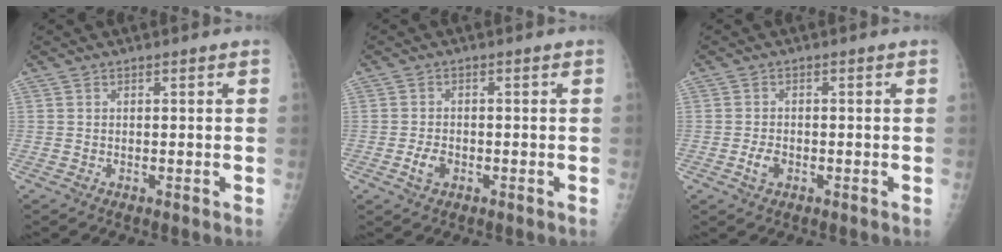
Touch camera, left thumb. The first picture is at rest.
{"total": 2.8, "force": [-1.0, 1.9, 1.9], "torque": [-0.035, 0.004, -0.018]}
{"total": 2.6, "force": [-0.9, 1.7, 1.8], "torque": [-0.032, 0.003, -0.016]}